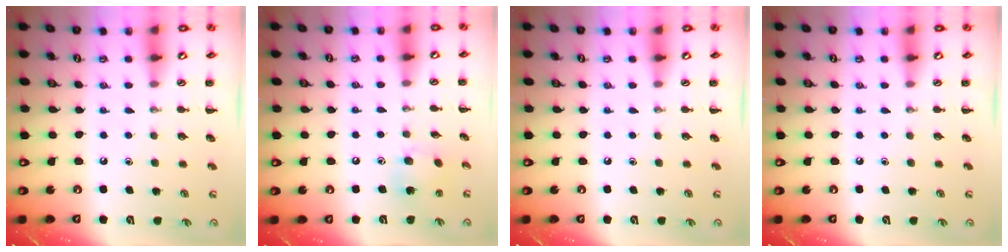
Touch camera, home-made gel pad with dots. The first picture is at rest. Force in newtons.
{"total": 8.4, "press": 8.1, "slide": 2.1}
{"total": 0.0}
{"total": 0.0}